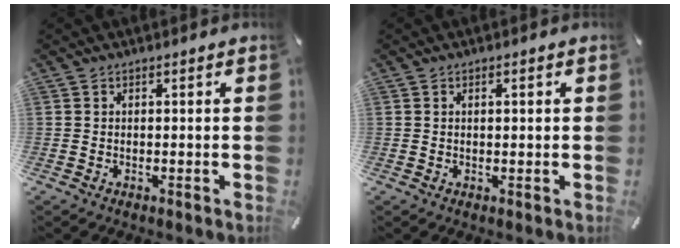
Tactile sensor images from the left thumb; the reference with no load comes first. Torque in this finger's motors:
{"motor_torque": [-0.25, -0.54, -0.06, 0.00, -0.02]}